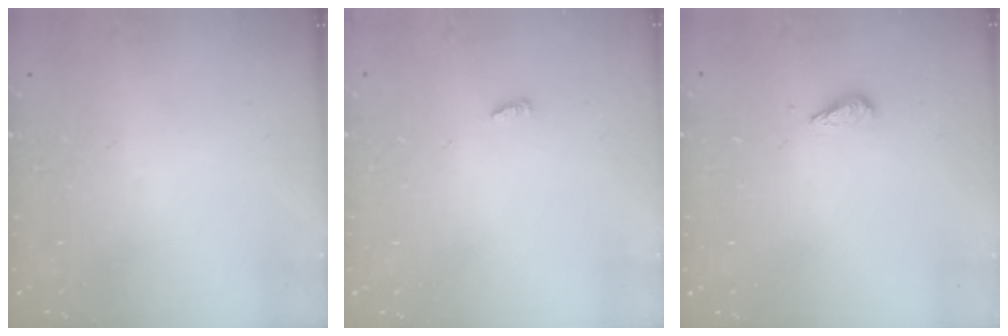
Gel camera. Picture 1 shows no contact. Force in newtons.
{"total": 2.7, "press": 2.7, "slide": 0.2}
{"total": 3.0, "press": 2.9, "slide": 0.6}